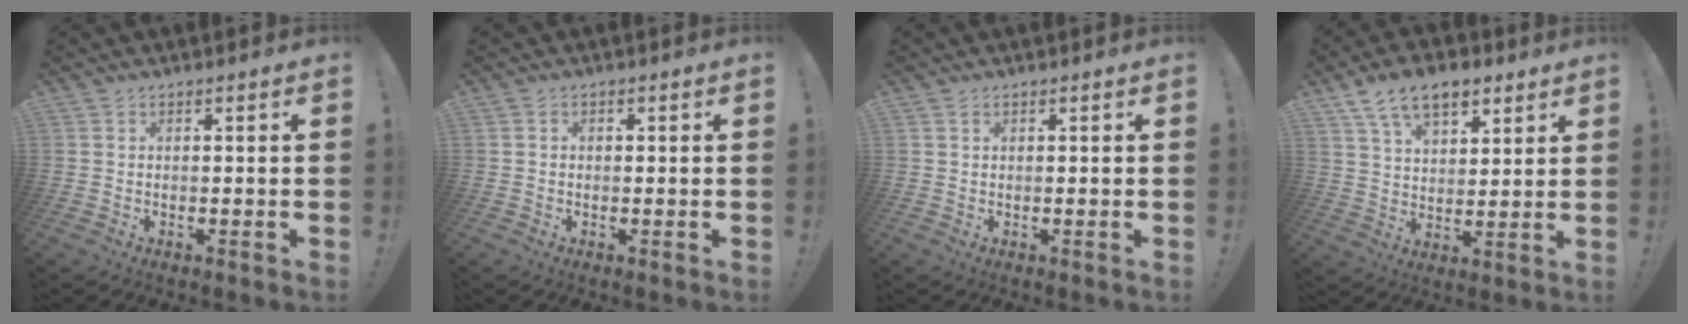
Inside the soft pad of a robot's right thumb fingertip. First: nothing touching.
{"total": 0.7, "force": [-0.3, 0.7, 0.1], "torque": [-0.001, 0.003, -0.007]}
{"total": 0.8, "force": [0.6, 0.5, 0.4], "torque": [-0.001, -0.002, 0.009]}
{"total": 11.8, "force": [7.3, 6.6, 6.4], "torque": [-0.111, -0.026, 0.139]}